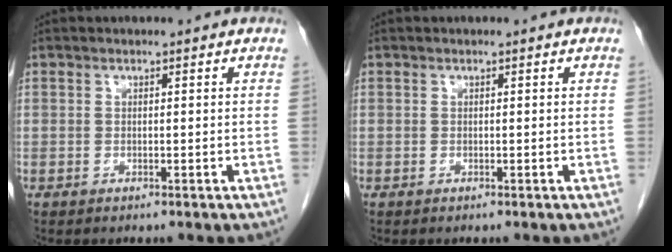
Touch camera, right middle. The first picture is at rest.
{"total": 0.0}